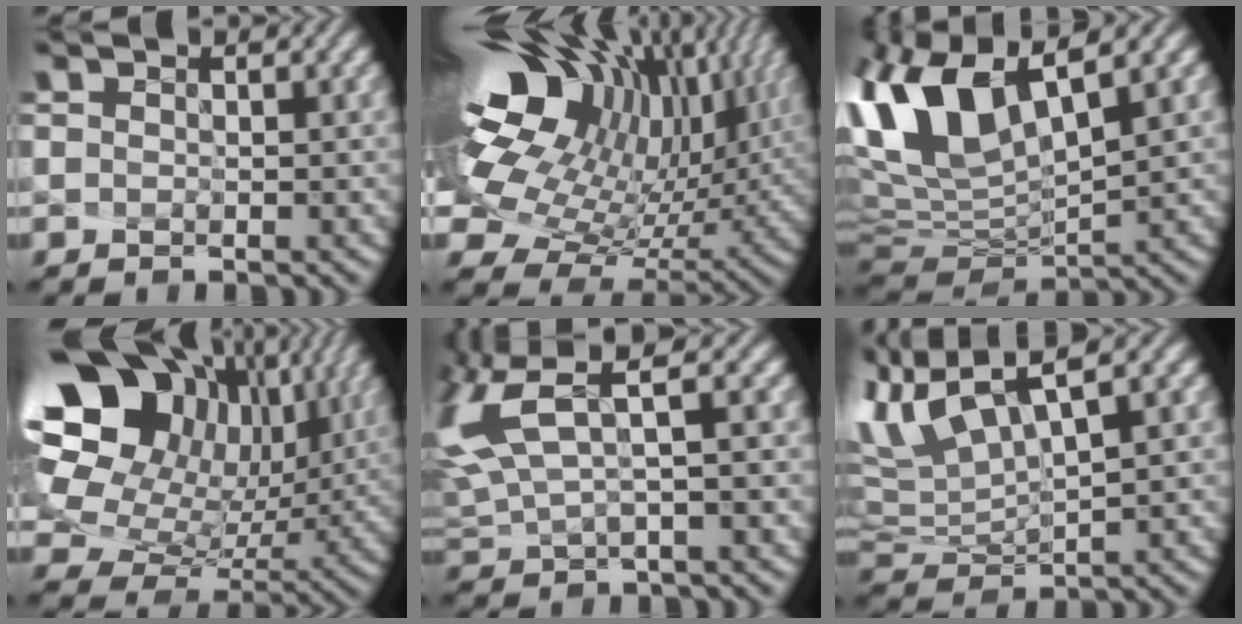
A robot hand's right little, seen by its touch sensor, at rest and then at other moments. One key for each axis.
{"total": 16.9, "fx": 4.2, "fy": 9.9, "fz": 13.0, "tx": -0.257, "ty": -0.018, "tz": 0.120}
{"total": 10.2, "fx": 4.8, "fy": 3.8, "fz": 8.2, "tx": -0.208, "ty": 0.002, "tz": 0.121}
{"total": 18.3, "fx": 6.5, "fy": 13.1, "fz": 11.0, "tx": -0.281, "ty": 0.013, "tz": 0.165}
{"total": 5.3, "fx": 2.0, "fy": 1.0, "fz": 4.8, "tx": -0.148, "ty": 0.001, "tz": 0.065}
{"total": 6.3, "fx": 4.3, "fy": 1.2, "fz": 4.5, "tx": -0.121, "ty": 0.003, "tz": 0.107}